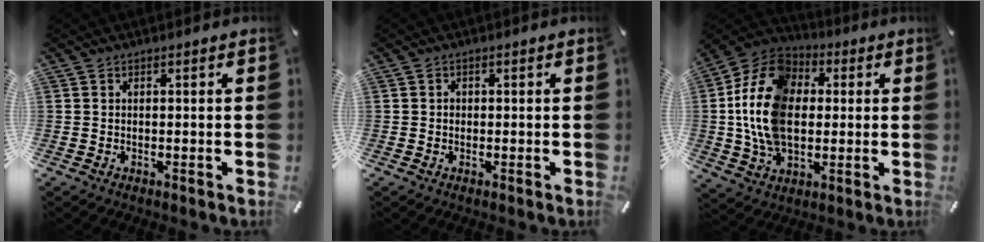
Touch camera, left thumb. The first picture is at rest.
{"total": 0.8, "force": [-0.1, 0.7, 0.3], "torque": [-0.004, 0.005, -0.004]}
{"total": 17.3, "force": [0.2, 12.9, 11.6], "torque": [-0.251, 0.014, -0.001]}